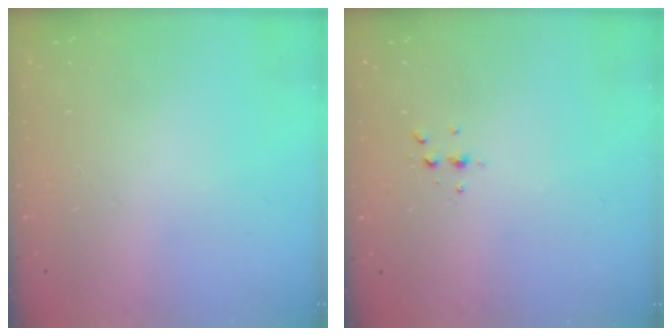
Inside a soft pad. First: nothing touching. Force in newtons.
{"total": 3.7, "press": 3.6, "slide": 0.5}